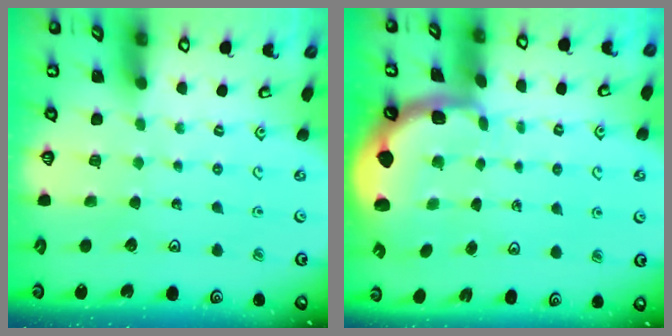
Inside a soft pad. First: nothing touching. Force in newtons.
{"total": 2.4, "press": 2.1, "slide": 1.2}